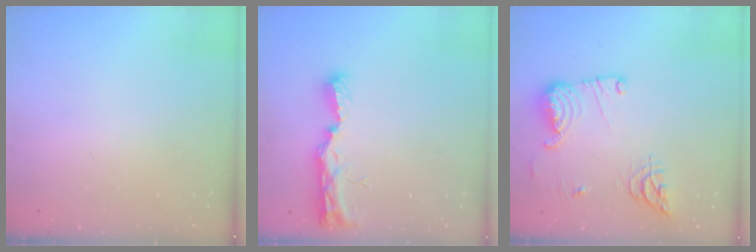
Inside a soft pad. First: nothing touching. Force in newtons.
{"total": 11.2, "press": 9.8, "slide": 5.4}
{"total": 17.5, "press": 16.1, "slide": 6.9}